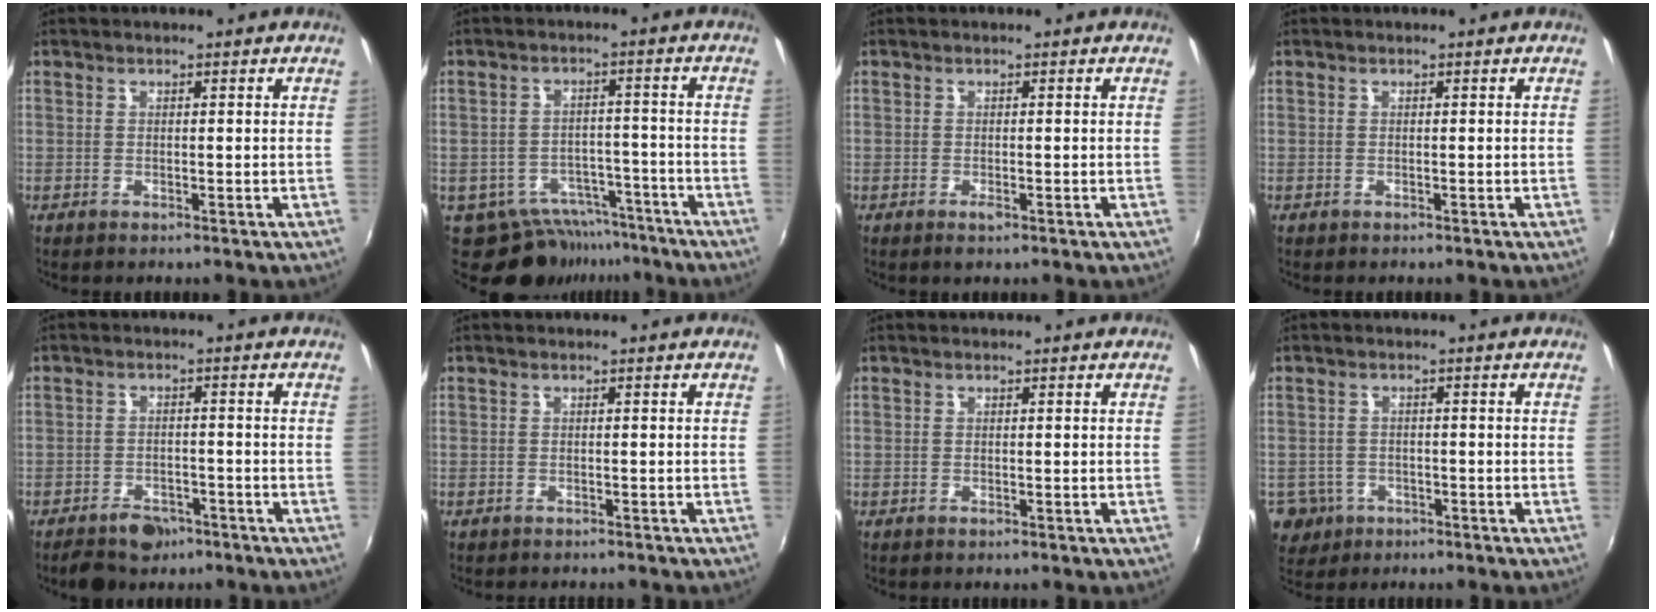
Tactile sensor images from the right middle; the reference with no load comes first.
{"total": 11.3, "force": [-9.3, 5.8, 2.8], "torque": [-0.058, 0.009, -0.122]}
{"total": 1.1, "force": [-0.7, 0.4, 0.7], "torque": [-0.012, -0.003, -0.012]}
{"total": 0.0}
{"total": 6.4, "force": [-5.0, 3.4, 2.3], "torque": [-0.065, 0.004, -0.070]}
{"total": 1.9, "force": [-1.8, 0.5, 0.4], "torque": [-0.016, -0.012, -0.026]}
{"total": 0.0}
{"total": 5.5, "force": [-2.5, 4.8, 1.3], "torque": [-0.041, 0.000, -0.036]}